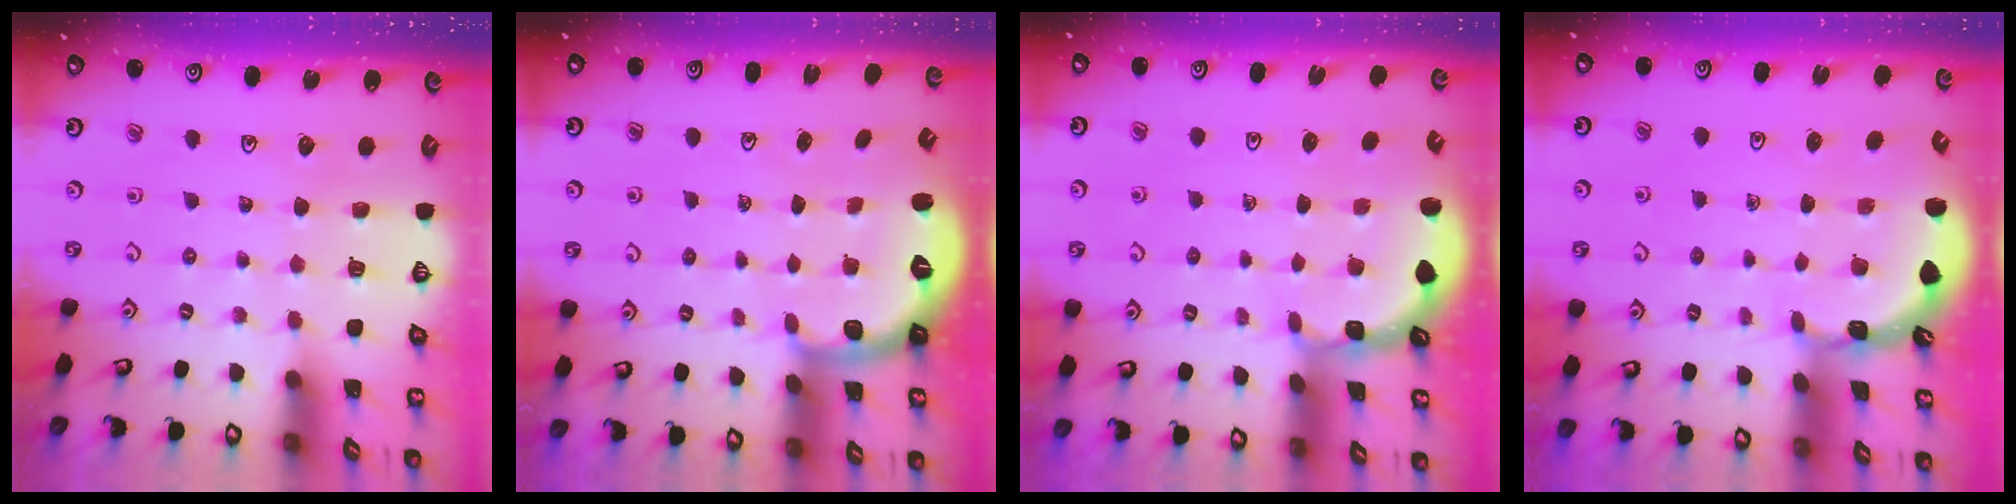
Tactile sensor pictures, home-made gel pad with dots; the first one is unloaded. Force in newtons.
{"total": 2.8, "press": 1.9, "slide": 2.0}
{"total": 2.0, "press": 2.0, "slide": 0.3}
{"total": 1.8, "press": 1.8, "slide": 0.1}